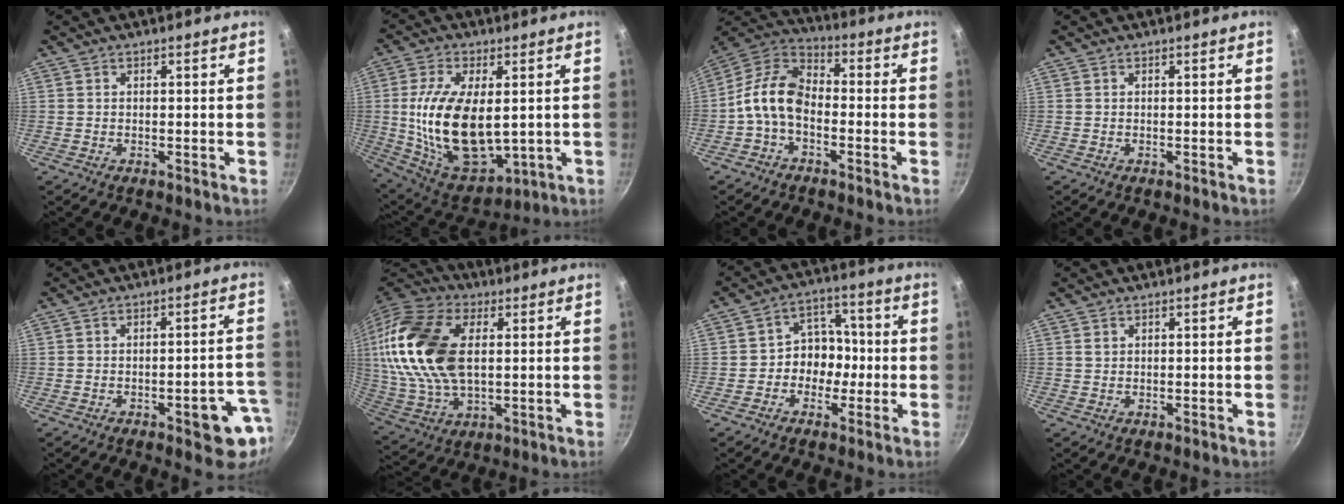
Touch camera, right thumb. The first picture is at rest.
{"total": 20.0, "force": [1.0, 10.7, 16.9], "torque": [-0.297, -0.014, 0.037]}
{"total": 10.5, "force": [-2.7, 6.5, 7.8], "torque": [-0.140, 0.048, -0.072]}
{"total": 0.0}
{"total": 9.6, "force": [-3.9, 3.8, 7.9], "torque": [-0.050, 0.026, -0.045]}
{"total": 23.5, "force": [4.2, 14.1, 18.3], "torque": [-0.355, 0.002, 0.076]}
{"total": 7.9, "force": [-1.5, 6.7, 3.8], "torque": [0.002, 0.031, -0.034]}
{"total": 0.8, "force": [0.4, 0.7, 0.3], "torque": [-0.002, 0.001, 0.007]}